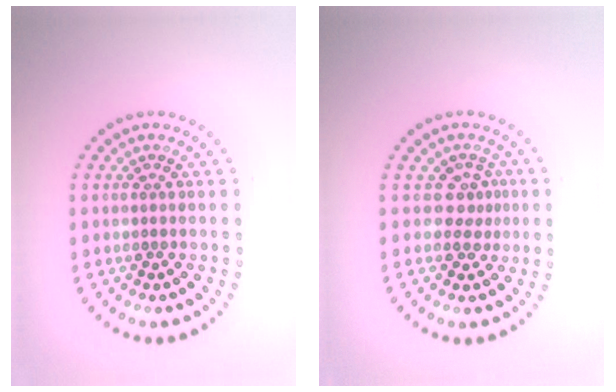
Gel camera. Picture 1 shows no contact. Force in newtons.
{"total": 2.2, "press": 1.5, "slide": 1.6}